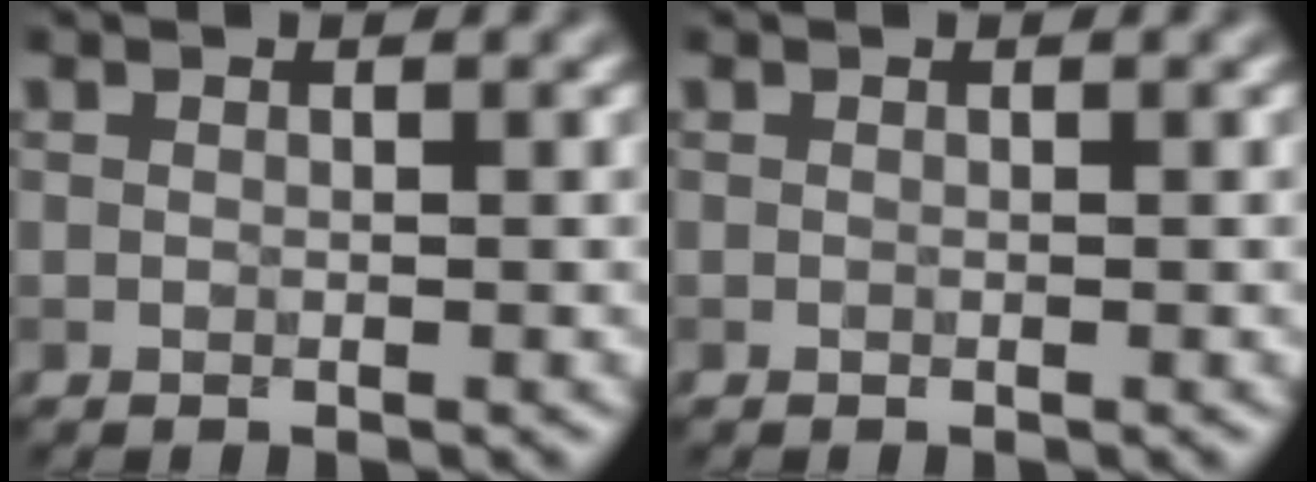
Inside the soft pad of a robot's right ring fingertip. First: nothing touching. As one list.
[{"total": 0.0}]